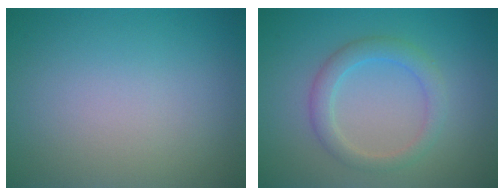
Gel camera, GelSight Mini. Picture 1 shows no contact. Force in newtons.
{"total": 2.7, "press": 2.6, "slide": 0.3}